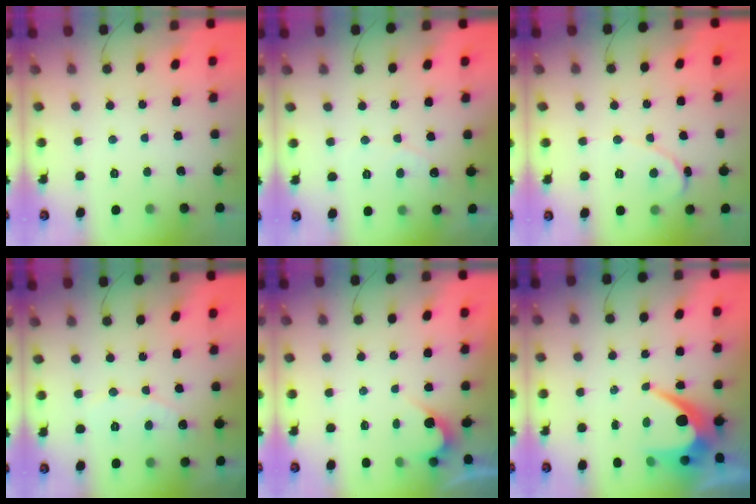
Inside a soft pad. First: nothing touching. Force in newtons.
{"total": 2.9, "press": 2.9, "slide": 0.2}
{"total": 1.6, "press": 1.6, "slide": 0.0}
{"total": 6.2, "press": 6.2, "slide": 0.3}
{"total": 2.4, "press": 2.4, "slide": 0.1}
{"total": 7.9, "press": 7.9, "slide": 0.6}